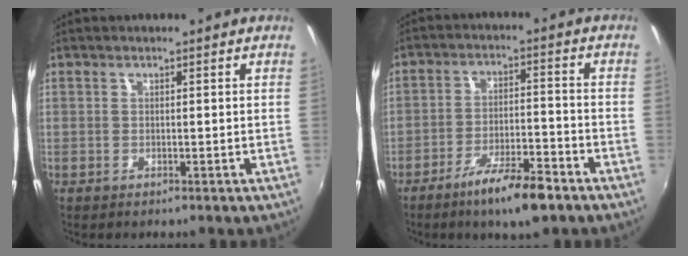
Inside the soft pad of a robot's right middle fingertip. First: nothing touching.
{"total": 9.9, "force": [-6.9, 1.9, 6.8], "torque": [-0.135, -0.009, -0.113]}